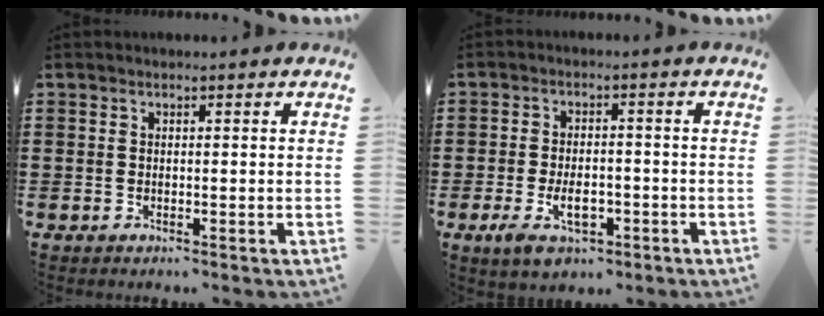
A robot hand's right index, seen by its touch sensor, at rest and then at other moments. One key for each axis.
{"total": 5.8, "fx": -2.4, "fy": 3.1, "fz": 4.3, "tx": -0.073, "ty": 0.002, "tz": -0.046}